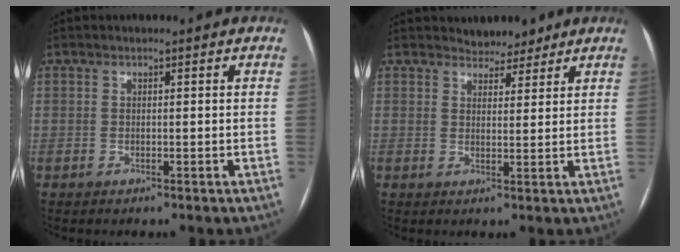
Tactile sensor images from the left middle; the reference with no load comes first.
{"total": 3.6, "force": [3.2, 1.8, 0.4], "torque": [-0.003, 0.002, 0.045]}